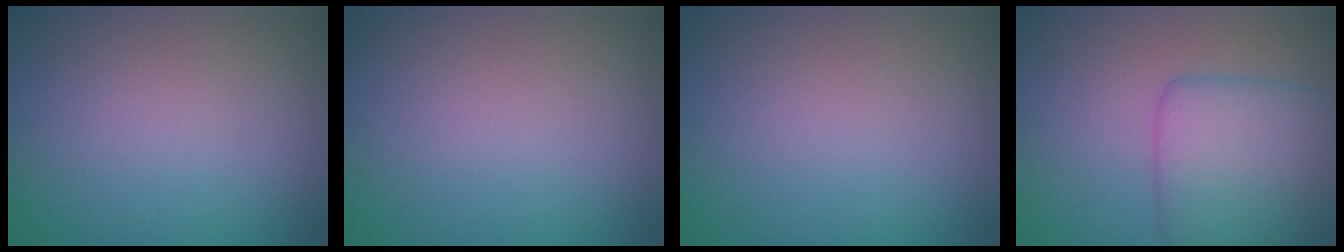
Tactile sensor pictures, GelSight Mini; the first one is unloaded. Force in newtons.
{"total": 0.0}
{"total": 0.0}
{"total": 5.5, "press": 5.5, "slide": 0.1}